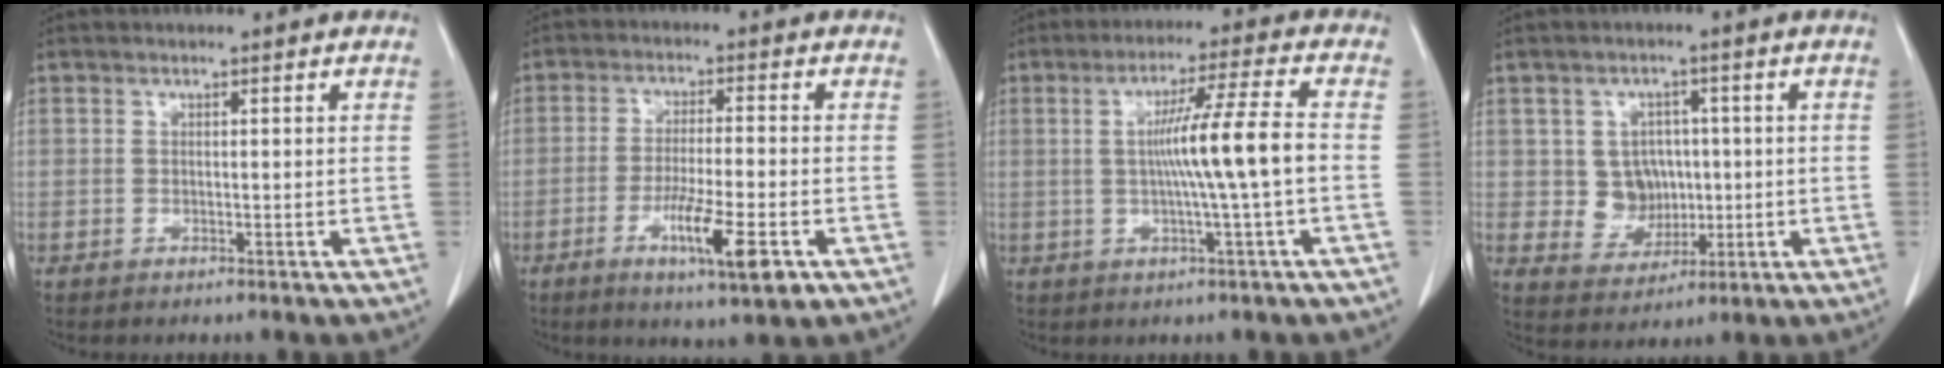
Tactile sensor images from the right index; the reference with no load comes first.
{"total": 9.5, "force": [-4.2, 0.7, 8.5], "torque": [-0.144, -0.020, -0.068]}
{"total": 9.2, "force": [-0.6, -1.4, 9.0], "torque": [-0.156, 0.006, -0.007]}
{"total": 6.0, "force": [0.4, 5.5, 2.4], "torque": [-0.037, 0.010, 0.017]}